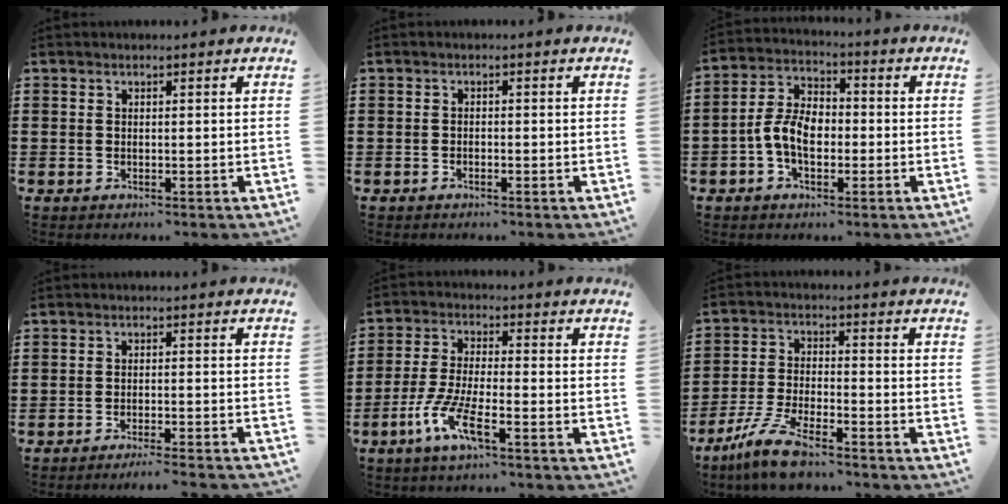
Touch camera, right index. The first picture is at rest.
{"total": 0.7, "force": [-0.7, 0.1, 0.2], "torque": [-0.006, -0.001, -0.014]}
{"total": 6.4, "force": [-1.6, 4.1, 4.8], "torque": [-0.113, 0.006, -0.035]}
{"total": 2.5, "force": [-2.3, -0.5, 0.7], "torque": [-0.012, 0.000, -0.047]}
{"total": 7.2, "force": [-4.2, 0.9, 5.8], "torque": [-0.134, -0.013, -0.083]}
{"total": 7.4, "force": [-6.1, 1.1, 4.1], "torque": [-0.094, -0.001, -0.119]}